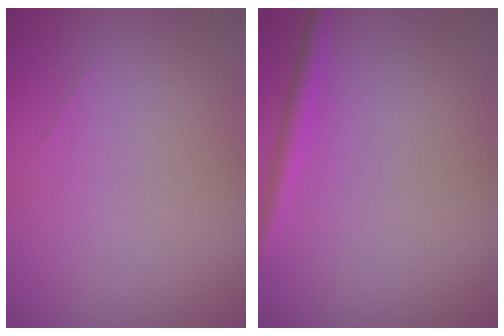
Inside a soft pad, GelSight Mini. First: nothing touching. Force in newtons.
{"total": 1.3, "press": 1.3, "slide": 0.0}